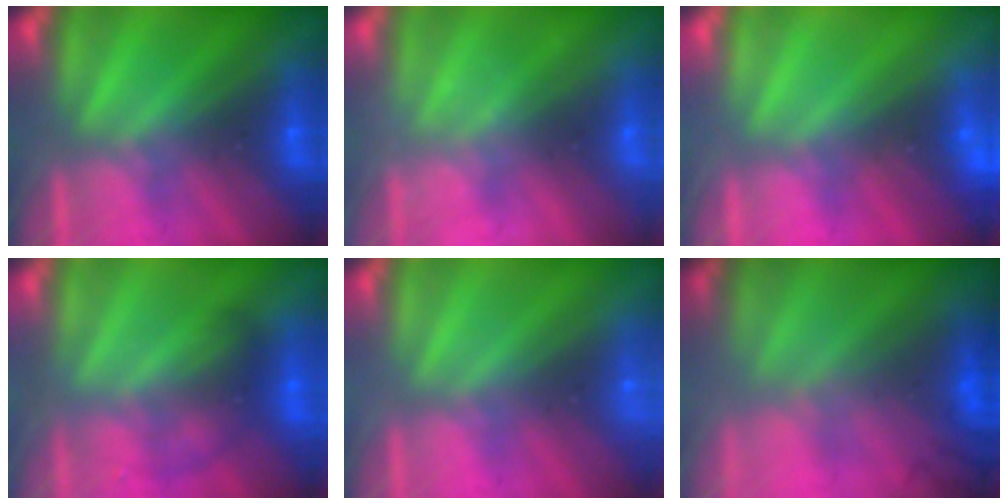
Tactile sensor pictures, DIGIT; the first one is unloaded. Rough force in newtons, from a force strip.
{"total": 2.2}
{"total": 2.3}
{"total": 2.0}
{"total": 2.3}
{"total": 3.8}